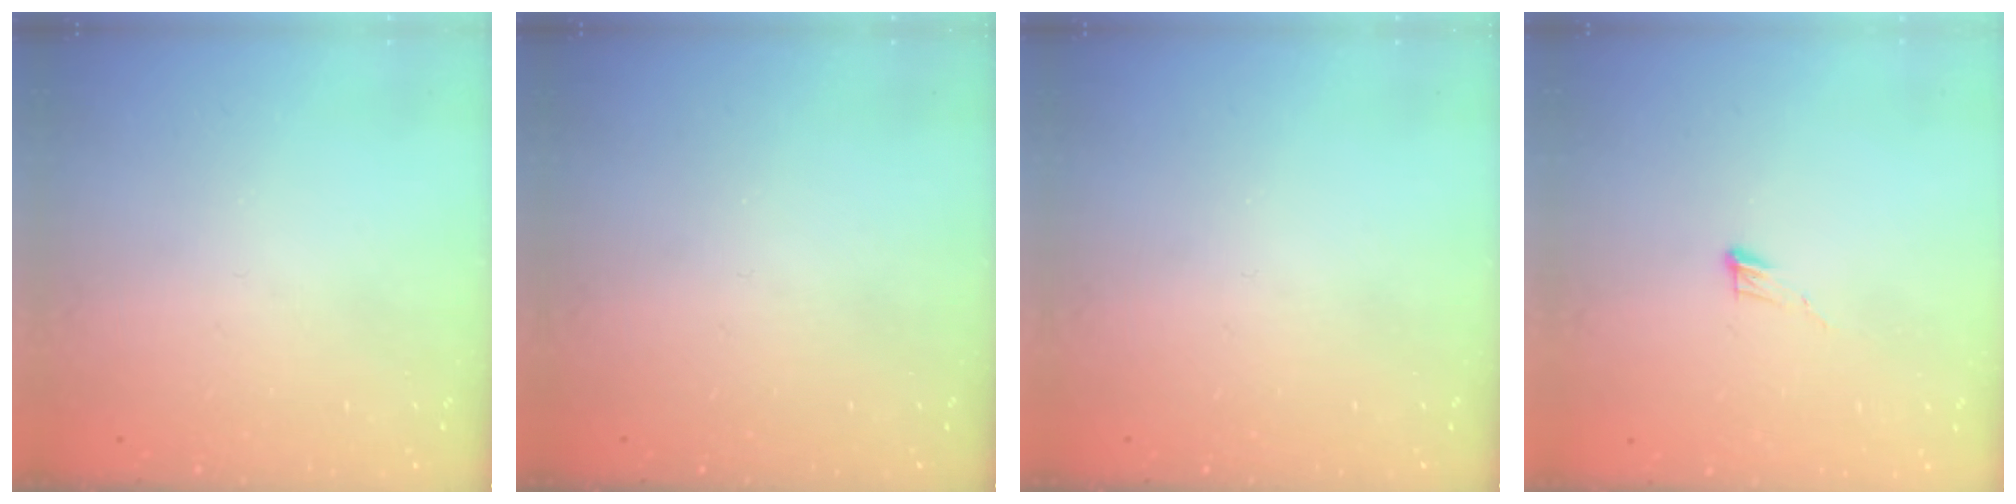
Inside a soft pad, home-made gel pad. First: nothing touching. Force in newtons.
{"total": 0.0}
{"total": 0.0}
{"total": 3.4, "press": 3.4, "slide": 0.2}